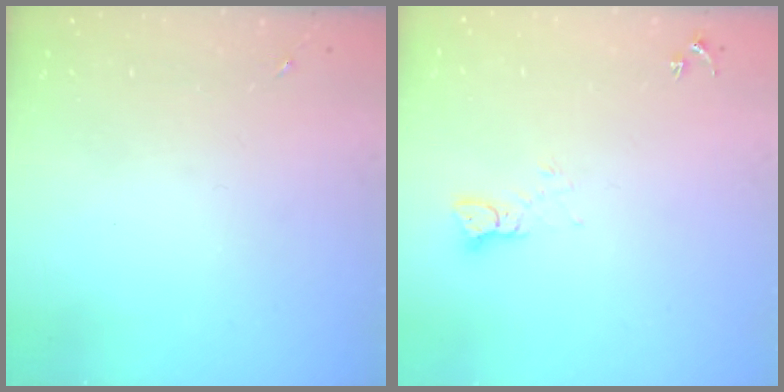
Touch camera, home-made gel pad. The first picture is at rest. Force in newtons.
{"total": 3.7, "press": 3.7, "slide": 0.3}